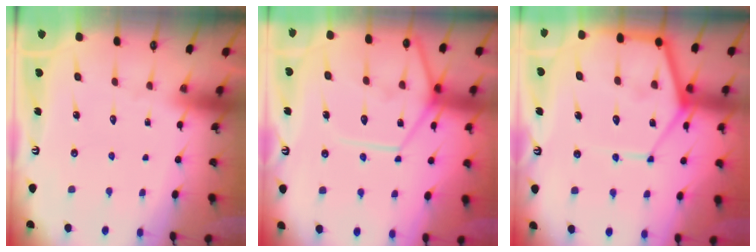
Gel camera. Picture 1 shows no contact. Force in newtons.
{"total": 14.0, "press": 13.9, "slide": 1.6}
{"total": 15.2, "press": 15.2, "slide": 1.5}